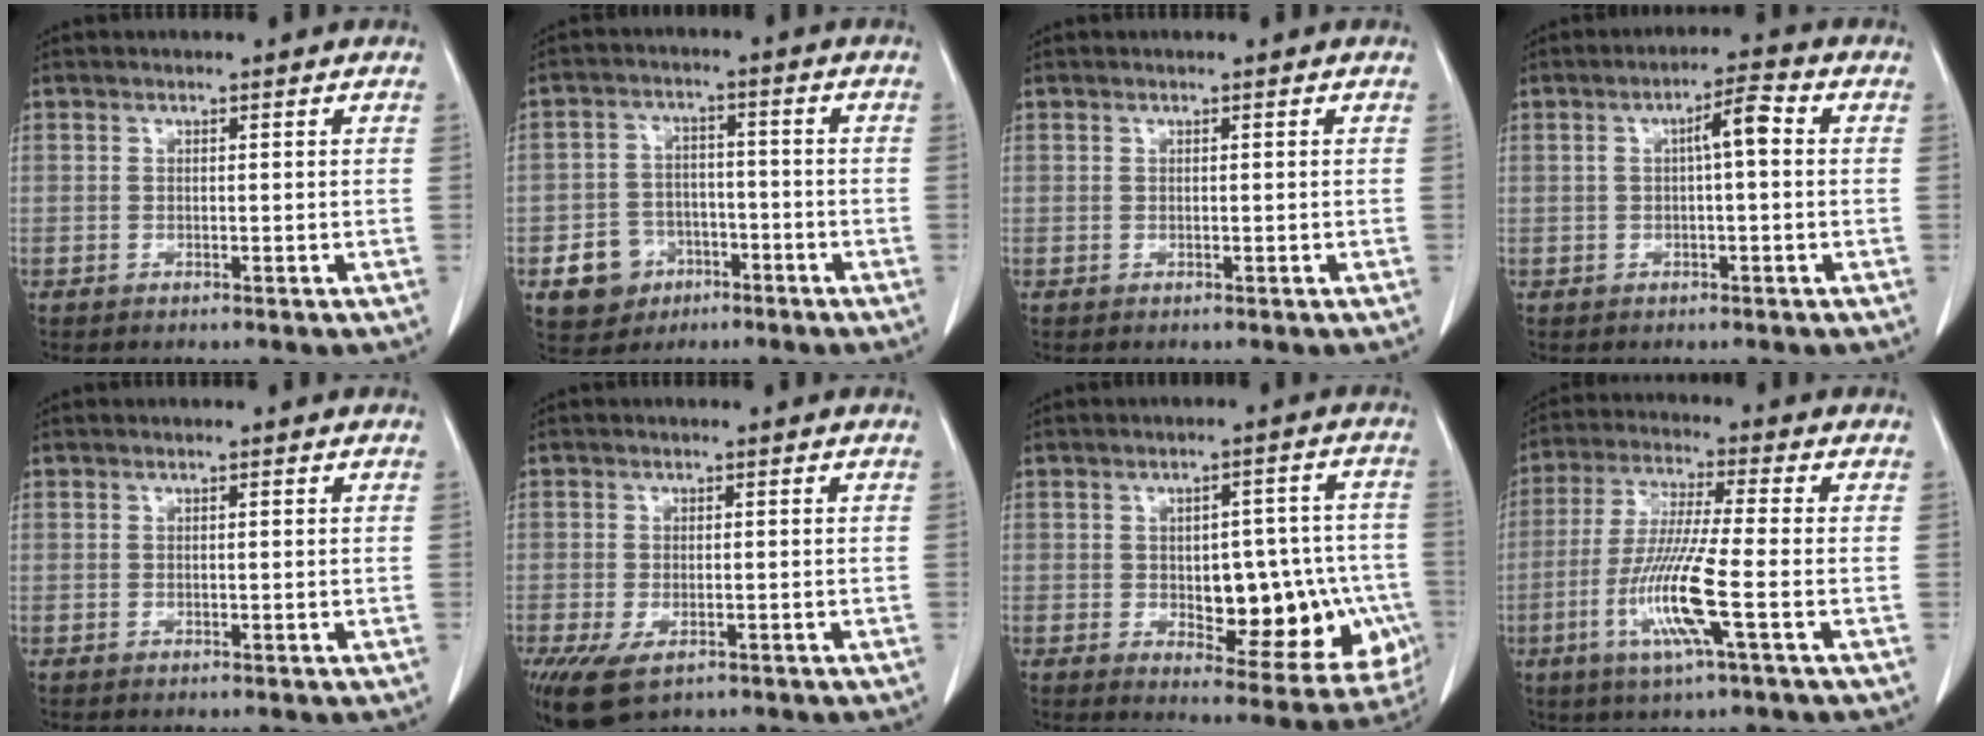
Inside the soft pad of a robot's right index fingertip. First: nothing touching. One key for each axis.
{"total": 8.0, "fx": -3.6, "fy": 6.7, "fz": 2.4, "tx": -0.050, "ty": 0.018, "tz": -0.048}
{"total": 0.0}
{"total": 5.1, "fx": 0.7, "fy": 1.2, "fz": 4.9, "tx": -0.088, "ty": 0.022, "tz": 0.010}
{"total": 0.6, "fx": 0.1, "fy": 0.3, "fz": 0.5, "tx": -0.012, "ty": 0.006, "tz": 0.003}
{"total": 10.6, "fx": -5.5, "fy": 5.9, "fz": 7.0, "tx": -0.167, "ty": -0.018, "tz": -0.086}
{"total": 18.4, "fx": -3.6, "fy": 8.9, "fz": 15.7, "tx": -0.157, "ty": 0.032, "tz": -0.019}
{"total": 12.3, "fx": -3.8, "fy": 0.1, "fz": 11.7, "tx": -0.244, "ty": -0.017, "tz": -0.079}